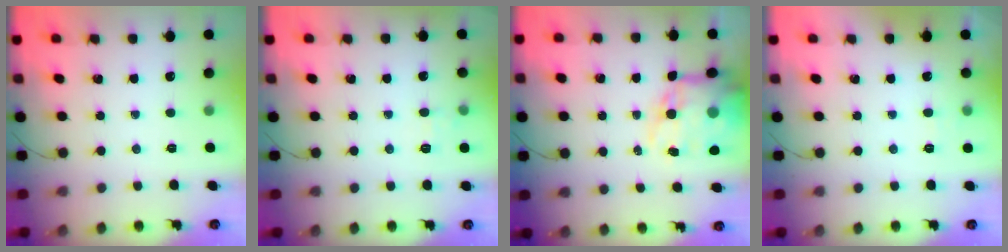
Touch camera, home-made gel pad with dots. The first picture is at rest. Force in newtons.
{"total": 4.9, "press": 4.7, "slide": 1.4}
{"total": 18.1, "press": 17.6, "slide": 4.2}
{"total": 2.6, "press": 2.1, "slide": 1.5}